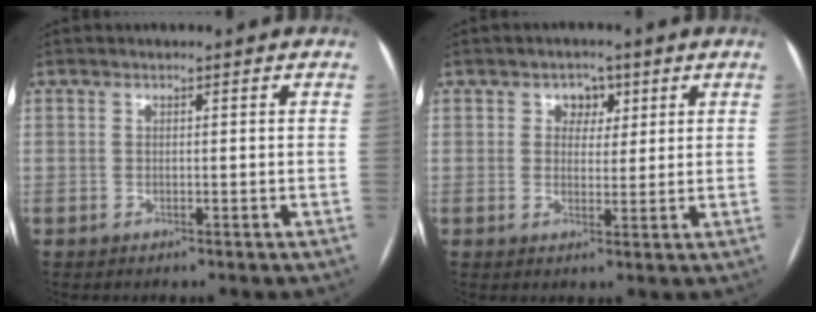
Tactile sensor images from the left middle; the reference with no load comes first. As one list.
[{"total": 3.3, "force": [1.5, 2.5, 1.4], "torque": [-0.013, 0.005, 0.021]}]